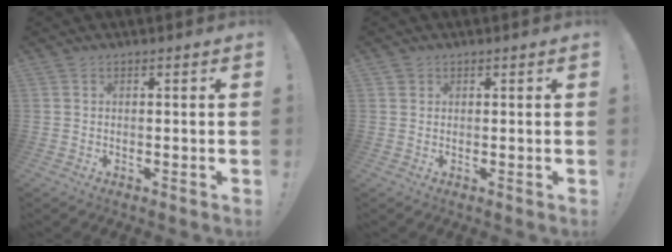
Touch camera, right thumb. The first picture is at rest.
{"total": 1.1, "force": [0.7, 0.8, 0.1], "torque": [0.006, -0.002, 0.012]}